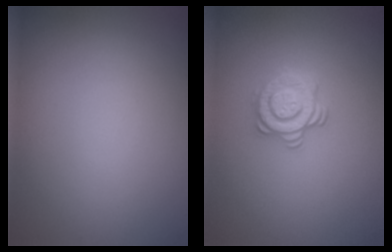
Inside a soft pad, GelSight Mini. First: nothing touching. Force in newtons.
{"total": 2.9, "press": 2.5, "slide": 1.4}